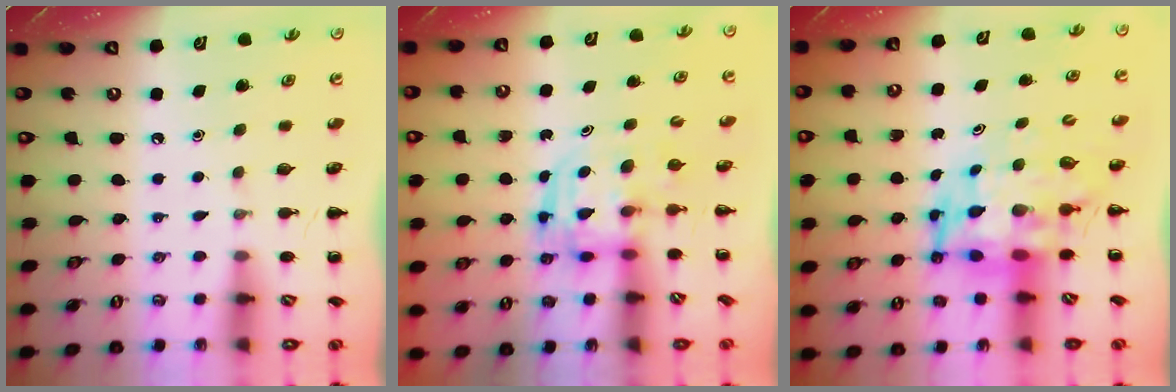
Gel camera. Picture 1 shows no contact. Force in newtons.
{"total": 3.0, "press": 3.0, "slide": 0.3}
{"total": 6.3, "press": 6.0, "slide": 2.1}